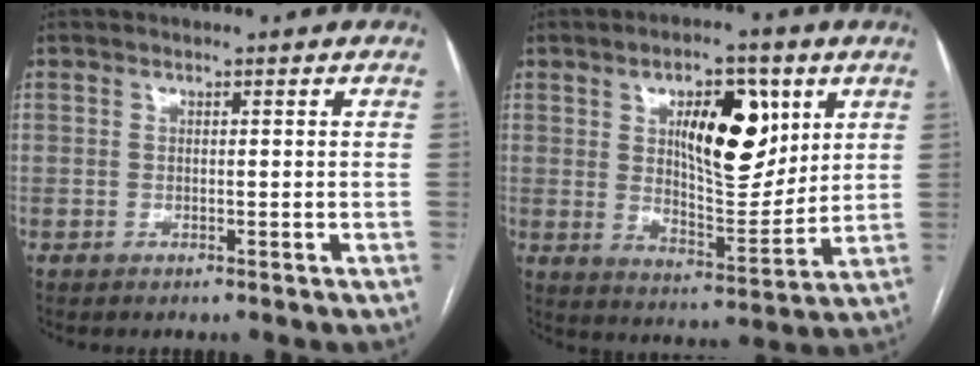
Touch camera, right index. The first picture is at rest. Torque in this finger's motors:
{"motor_torque": [0.36, 0.35, 0.27, 0.08]}